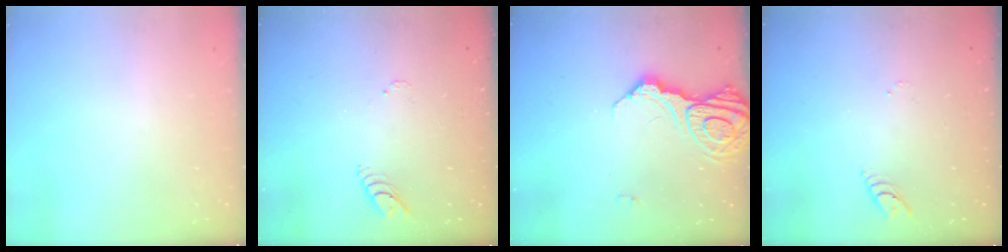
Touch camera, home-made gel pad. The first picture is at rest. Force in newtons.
{"total": 4.2, "press": 4.2, "slide": 0.2}
{"total": 14.0, "press": 13.9, "slide": 1.1}
{"total": 3.0, "press": 3.0, "slide": 0.3}